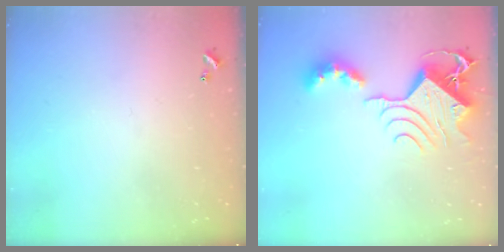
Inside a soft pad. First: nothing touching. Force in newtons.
{"total": 13.7, "press": 13.6, "slide": 1.6}